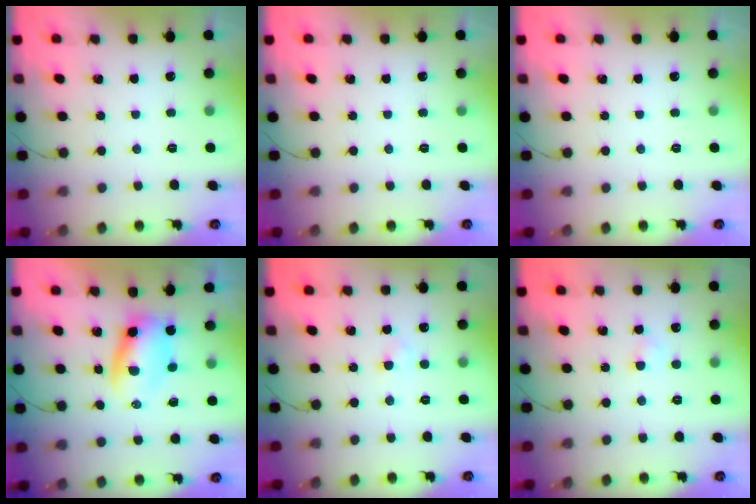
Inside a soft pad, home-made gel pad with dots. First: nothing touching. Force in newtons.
{"total": 0.0}
{"total": 0.0}
{"total": 4.8, "press": 4.7, "slide": 1.1}
{"total": 1.9, "press": 1.7, "slide": 0.8}
{"total": 2.3, "press": 2.2, "slide": 0.9}